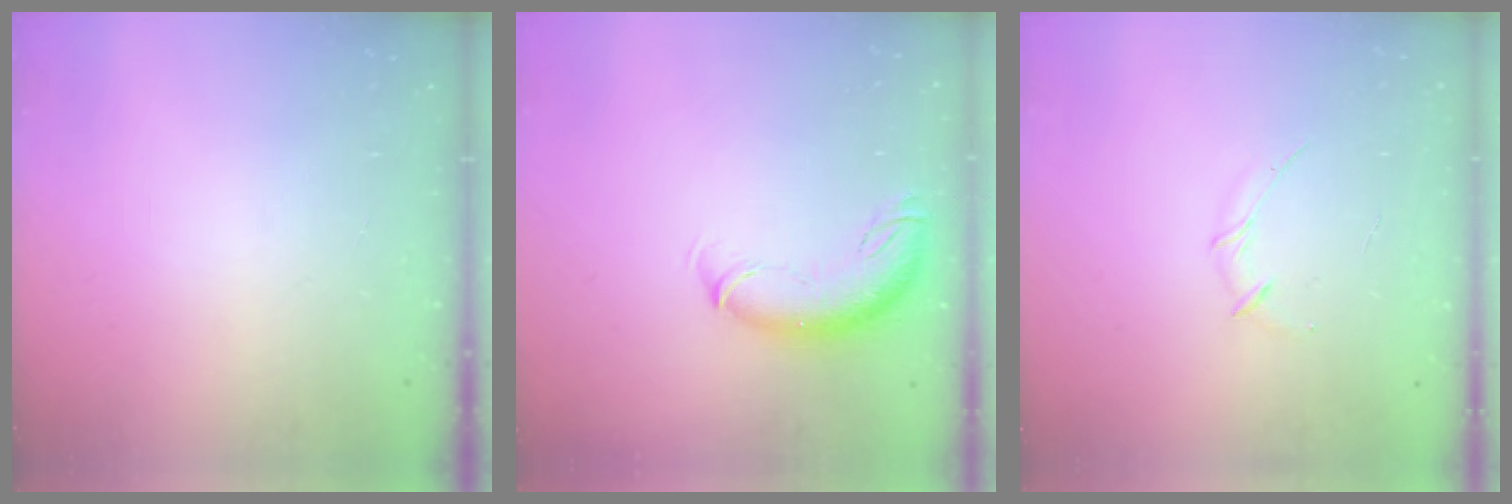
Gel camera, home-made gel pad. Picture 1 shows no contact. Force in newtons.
{"total": 10.2, "press": 10.0, "slide": 2.3}
{"total": 3.0, "press": 2.9, "slide": 0.8}